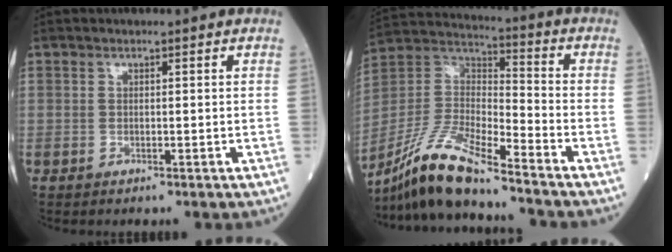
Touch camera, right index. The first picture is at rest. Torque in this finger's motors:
{"motor_torque": [1.10, -1.04, 0.14, 0.07]}